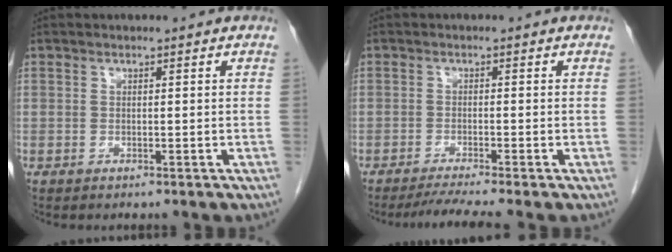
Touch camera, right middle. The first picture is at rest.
{"total": 4.4, "force": [-3.7, -1.1, 2.2], "torque": [-0.038, -0.014, -0.065]}